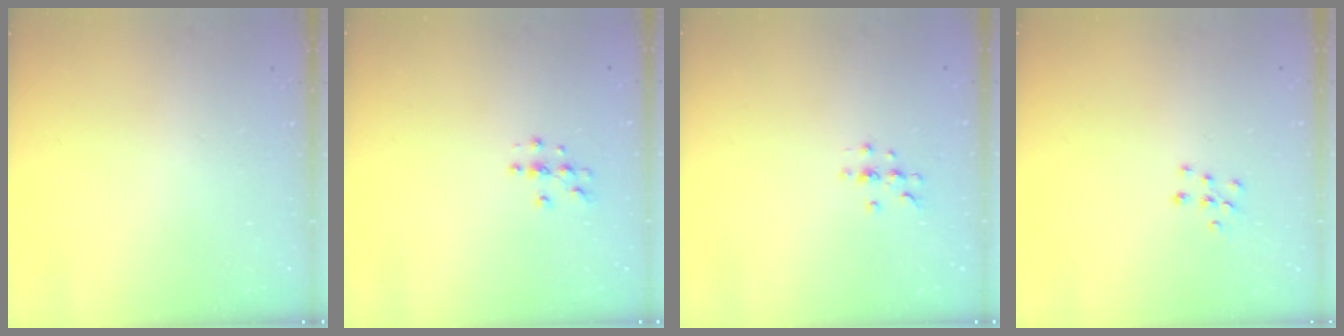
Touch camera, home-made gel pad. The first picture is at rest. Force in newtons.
{"total": 3.8, "press": 3.8, "slide": 0.5}
{"total": 4.9, "press": 4.9, "slide": 0.5}
{"total": 6.8, "press": 6.8, "slide": 0.4}